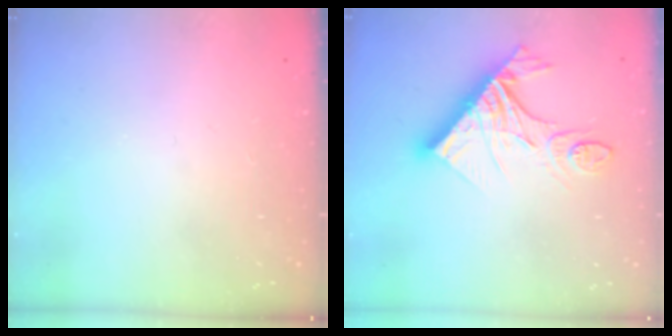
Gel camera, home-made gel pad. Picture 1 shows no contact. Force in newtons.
{"total": 18.3, "press": 18.2, "slide": 1.8}